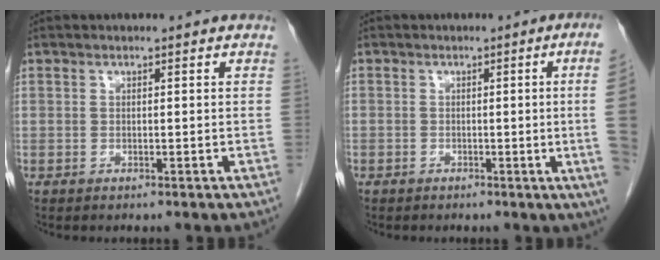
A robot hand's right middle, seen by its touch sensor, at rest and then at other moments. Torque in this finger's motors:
{"motor_torque": [1.21, -0.92, -1.05, -0.21]}